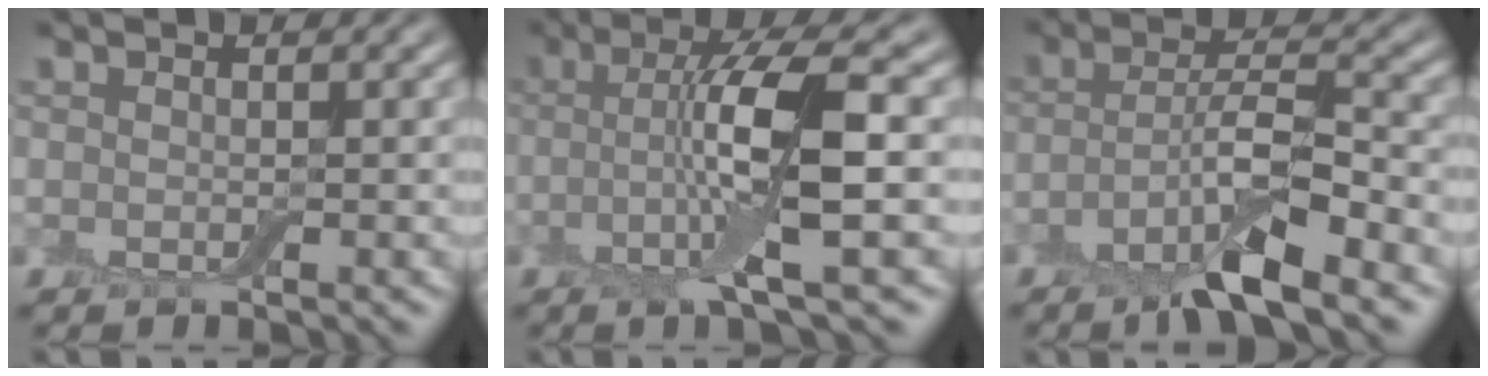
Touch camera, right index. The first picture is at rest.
{"total": 7.1, "force": [-0.4, 1.4, 7.0], "torque": [-0.124, 0.008, -0.010]}
{"total": 6.6, "force": [-3.6, 1.6, 5.3], "torque": [-0.090, 0.010, -0.074]}